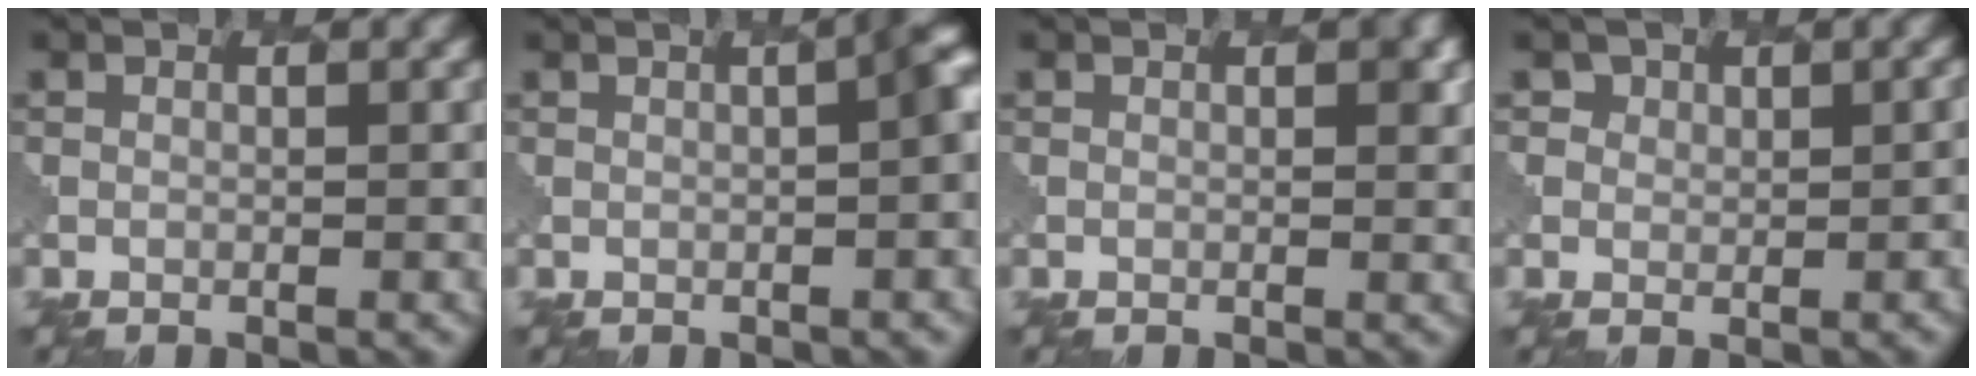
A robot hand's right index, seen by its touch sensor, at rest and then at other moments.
{"total": 3.7, "force": [0.1, 0.8, 3.6], "torque": [-0.036, 0.014, 0.000]}
{"total": 1.3, "force": [0.4, 0.6, 1.1], "torque": [-0.012, -0.001, 0.000]}
{"total": 2.6, "force": [1.2, 2.2, 0.6], "torque": [0.003, 0.003, 0.006]}